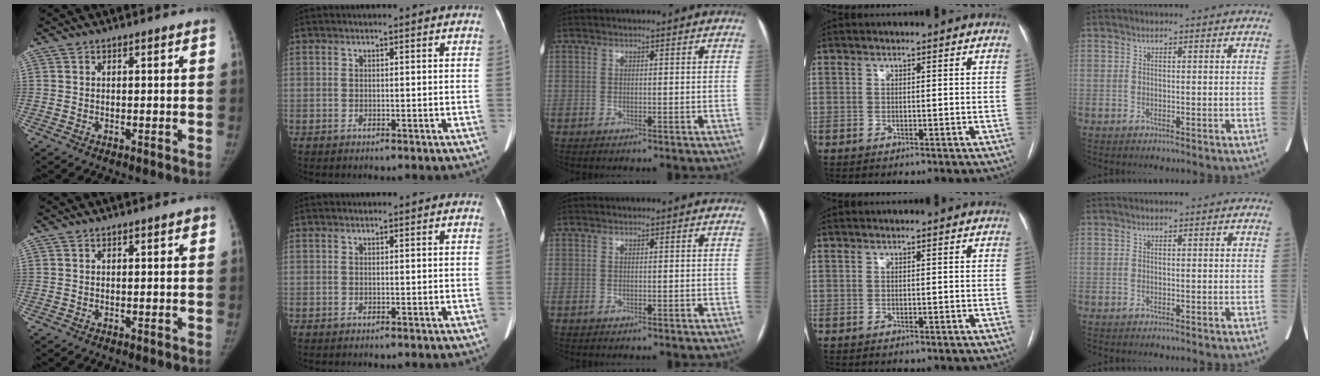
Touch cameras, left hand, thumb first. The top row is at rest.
{"thumb": {"total": 0.6, "force": [0.3, 0.2, 0.5], "torque": [-0.003, 0.004, 0.002]}}